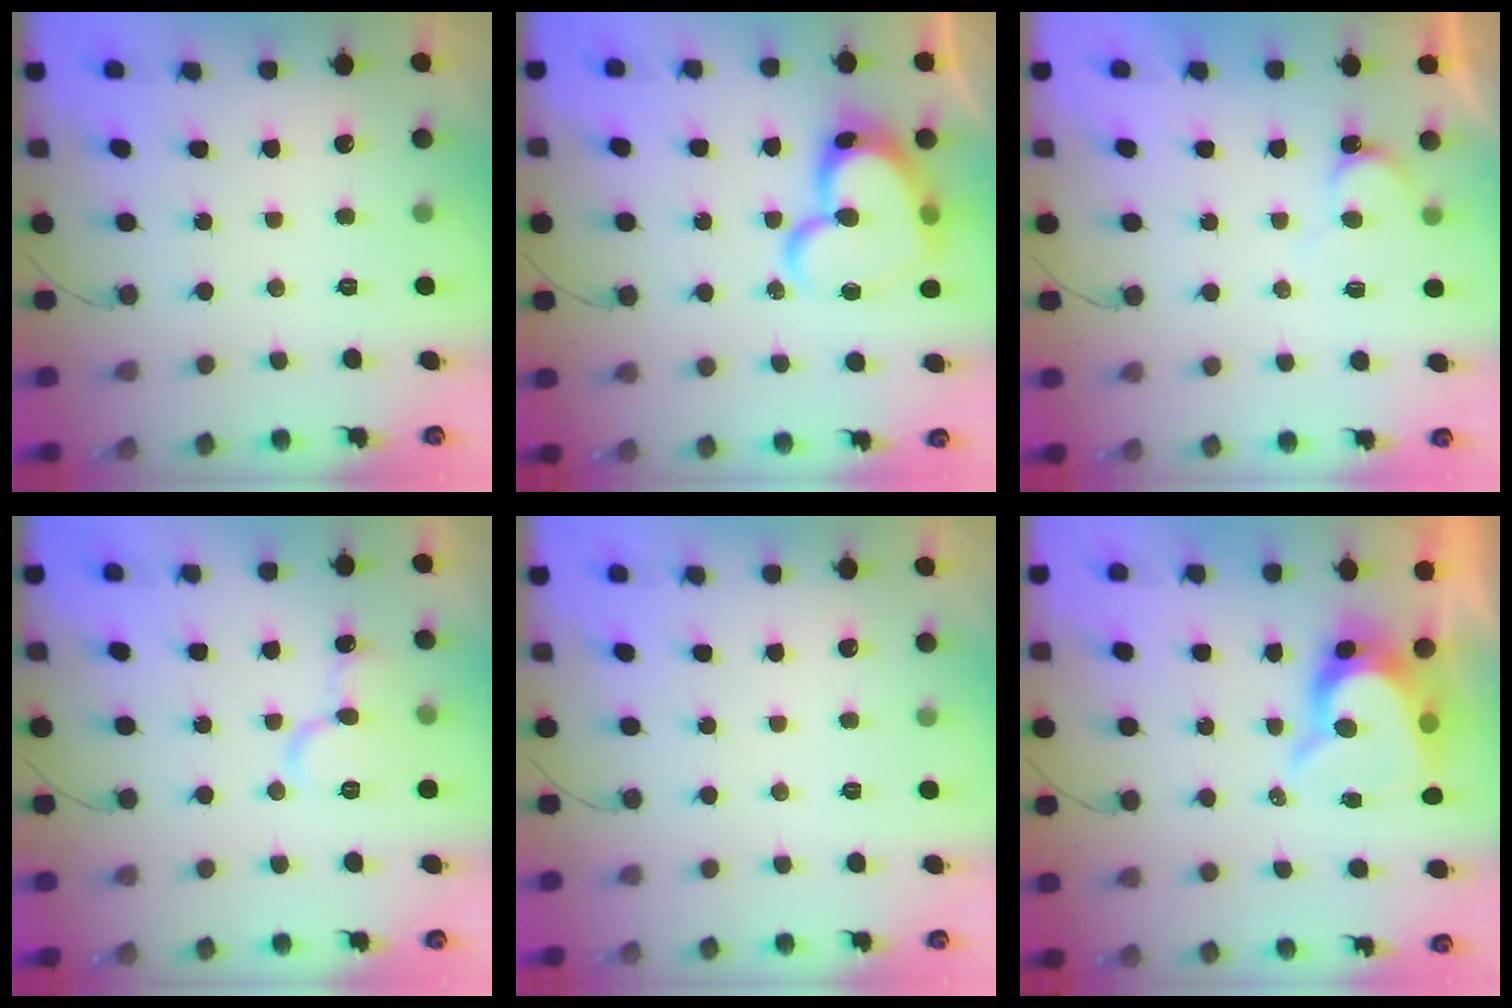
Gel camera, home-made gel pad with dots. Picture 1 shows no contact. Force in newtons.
{"total": 19.9, "press": 19.8, "slide": 2.3}
{"total": 5.7, "press": 5.7, "slide": 0.6}
{"total": 10.2, "press": 10.1, "slide": 1.4}
{"total": 0.0}
{"total": 9.8, "press": 9.7, "slide": 0.7}